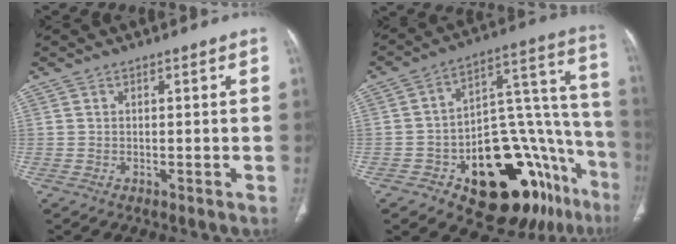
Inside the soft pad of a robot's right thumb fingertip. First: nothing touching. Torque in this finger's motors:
{"motor_torque": [4.41, 0.60, 1.17, -1.60, 0.09]}